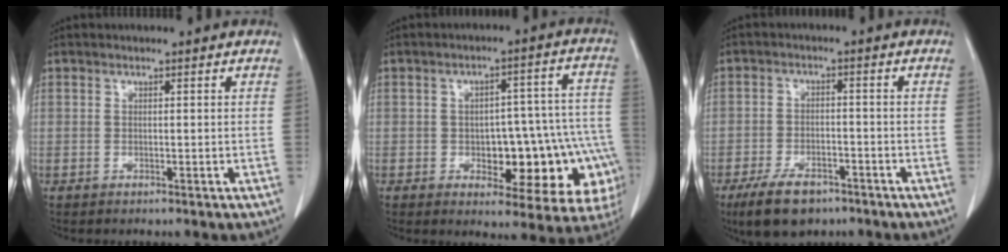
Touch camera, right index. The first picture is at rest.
{"total": 18.0, "force": [-5.3, 7.6, 15.4], "torque": [-0.105, 0.044, -0.048]}
{"total": 7.8, "force": [-5.4, 3.7, 4.2], "torque": [-0.082, -0.005, -0.090]}